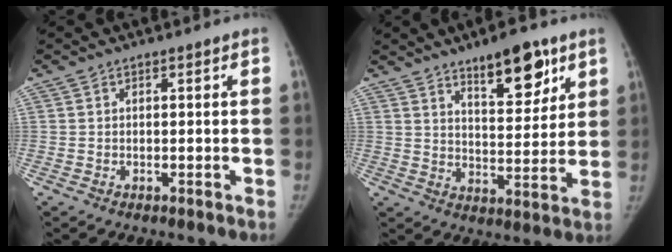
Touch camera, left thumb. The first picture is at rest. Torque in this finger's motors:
{"motor_torque": [0.13, 0.09, 0.24, 0.12, 0.05]}